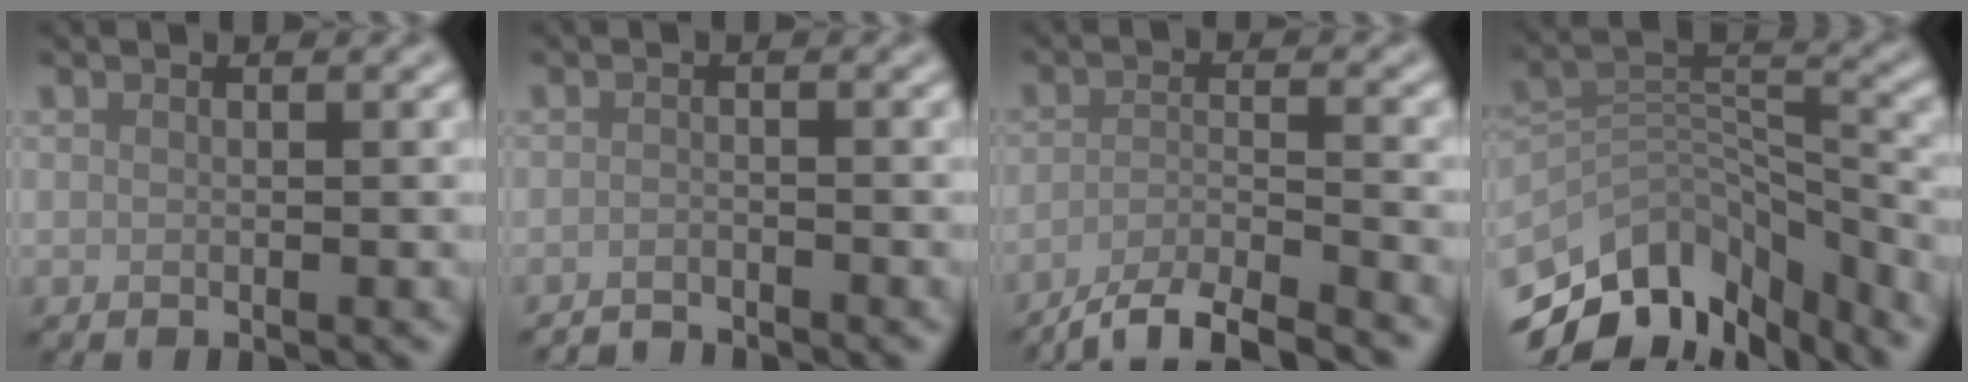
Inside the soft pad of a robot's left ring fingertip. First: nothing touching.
{"total": 1.6, "force": [-1.6, 0.2, 0.2], "torque": [0.000, 0.001, -0.031]}
{"total": 5.8, "force": [-5.1, 1.1, 2.7], "torque": [-0.043, -0.006, -0.090]}
{"total": 10.6, "force": [-8.0, 5.4, 4.4], "torque": [-0.090, 0.007, -0.137]}